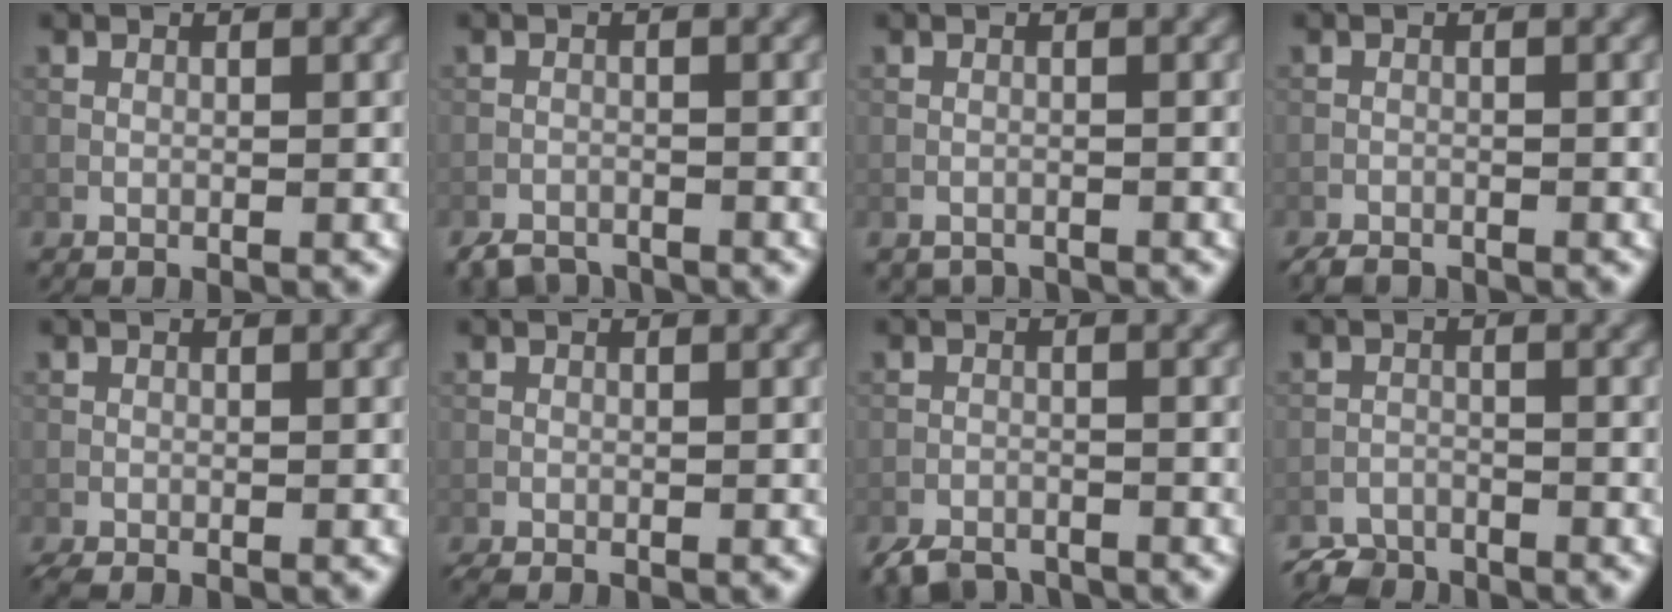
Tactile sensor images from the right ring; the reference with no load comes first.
{"total": 2.2, "force": [-2.0, 0.8, 0.5], "torque": [-0.006, -0.004, -0.041]}
{"total": 1.5, "force": [-1.5, 0.3, 0.0], "torque": [0.002, -0.005, -0.023]}
{"total": 1.7, "force": [-1.6, 0.5, 0.5], "torque": [-0.010, -0.003, -0.029]}
{"total": 1.4, "force": [-1.1, 0.5, 0.6], "torque": [-0.016, -0.004, -0.023]}
{"total": 1.0, "force": [-0.8, 0.3, 0.4], "torque": [-0.011, -0.002, -0.016]}
{"total": 3.2, "force": [-2.8, 1.2, 1.0], "torque": [-0.016, -0.007, -0.054]}
{"total": 3.1, "force": [-3.0, 0.8, 0.4], "torque": [-0.010, -0.005, -0.053]}